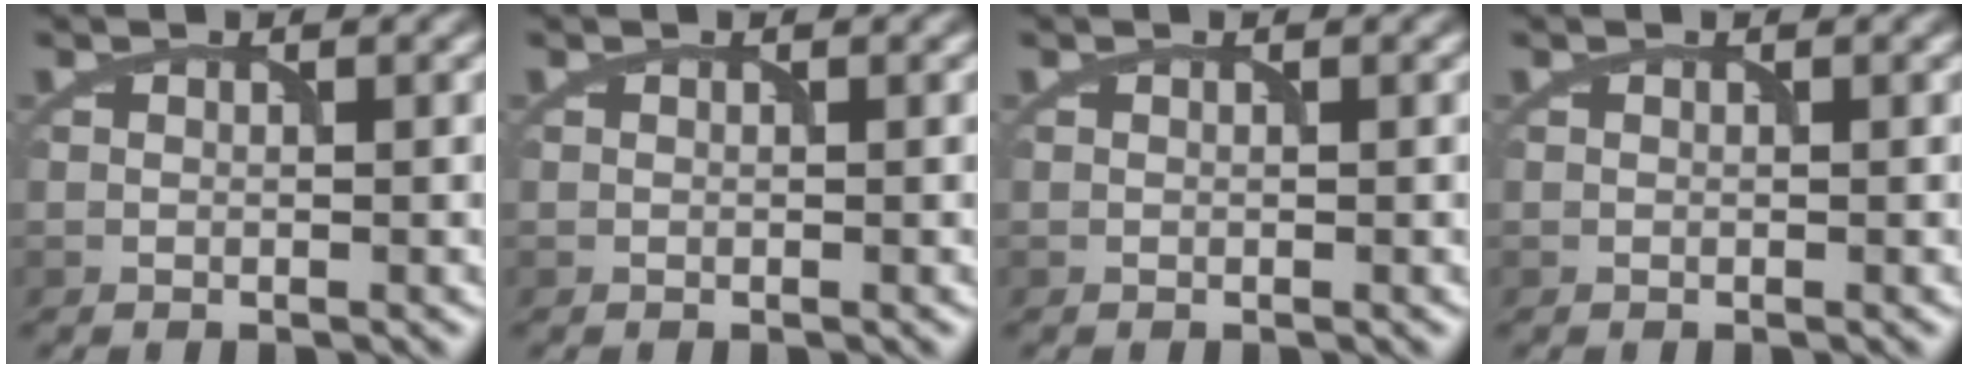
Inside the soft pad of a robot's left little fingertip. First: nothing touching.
{"total": 0.0}
{"total": 0.0}
{"total": 0.0}